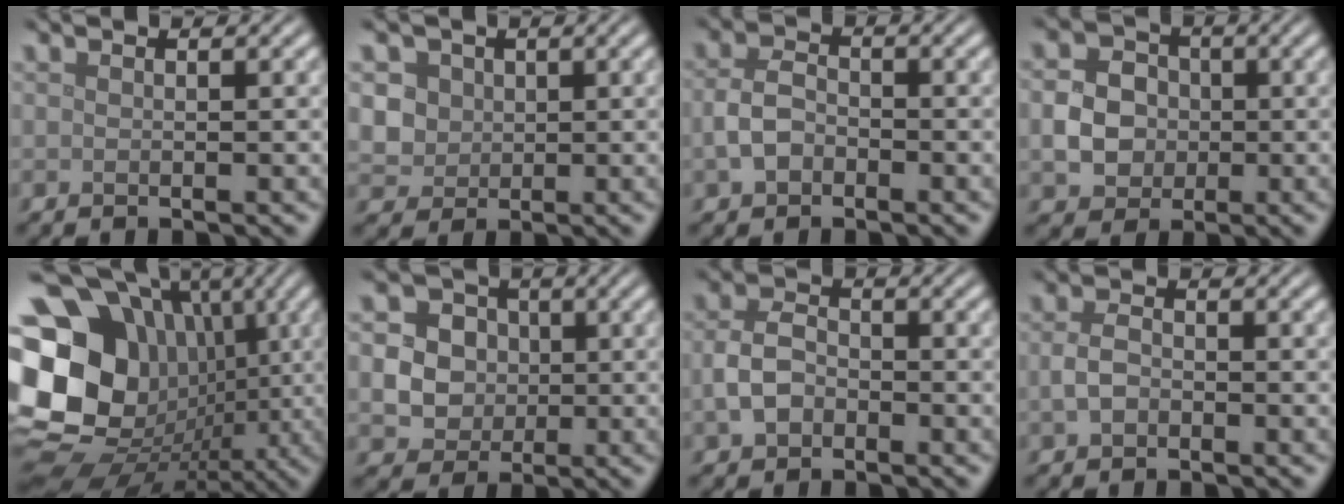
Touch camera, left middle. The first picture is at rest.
{"total": 4.7, "force": [1.5, 4.1, 1.8], "torque": [-0.041, 0.013, 0.024]}
{"total": 2.8, "force": [-0.9, 2.0, 1.7], "torque": [-0.037, 0.002, -0.023]}
{"total": 4.0, "force": [-0.6, 3.5, 1.9], "torque": [-0.033, 0.002, -0.012]}
{"total": 21.2, "force": [0.4, 18.2, 10.9], "torque": [-0.201, 0.016, -0.026]}
{"total": 6.8, "force": [1.0, 6.1, 2.8], "torque": [-0.050, 0.029, 0.006]}
{"total": 3.2, "force": [-1.0, 2.3, 2.0], "torque": [-0.042, 0.003, -0.024]}
{"total": 1.8, "force": [-0.5, 1.3, 1.2], "torque": [-0.030, 0.001, -0.013]}